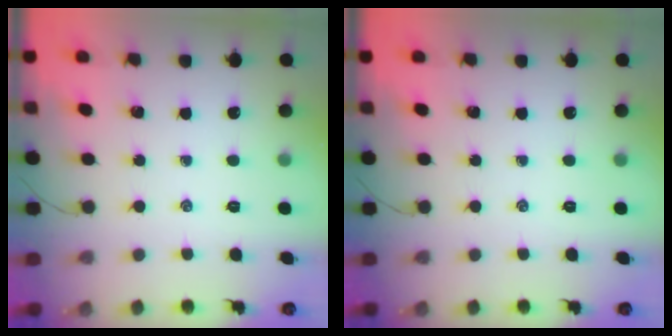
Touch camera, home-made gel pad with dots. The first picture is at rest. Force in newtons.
{"total": 0.0}